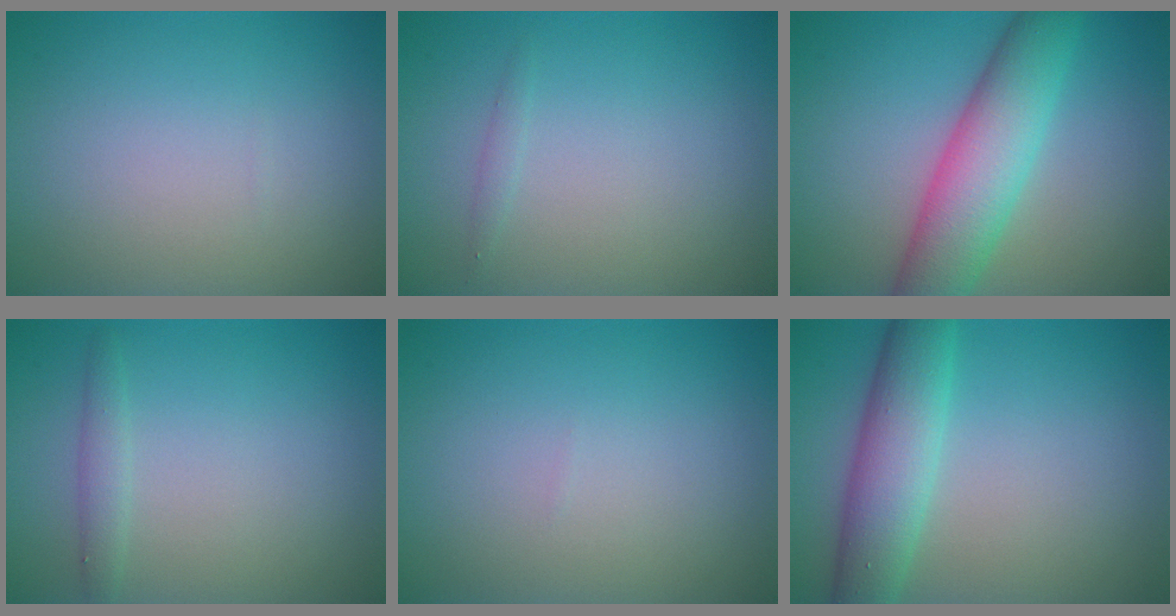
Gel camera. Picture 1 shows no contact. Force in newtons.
{"total": 0.6, "press": 0.6, "slide": 0.0}
{"total": 7.3, "press": 7.3, "slide": 0.4}
{"total": 1.3, "press": 1.3, "slide": 0.2}
{"total": 0.0}
{"total": 5.6, "press": 5.6, "slide": 0.1}